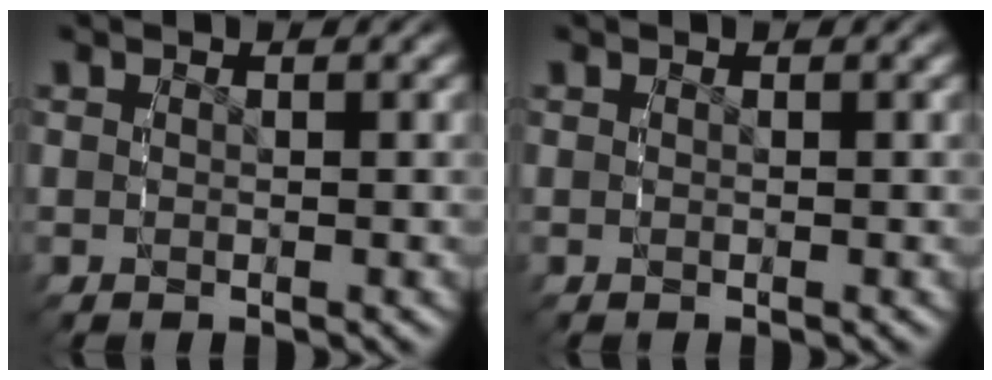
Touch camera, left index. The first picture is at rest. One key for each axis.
{"total": 0.0}